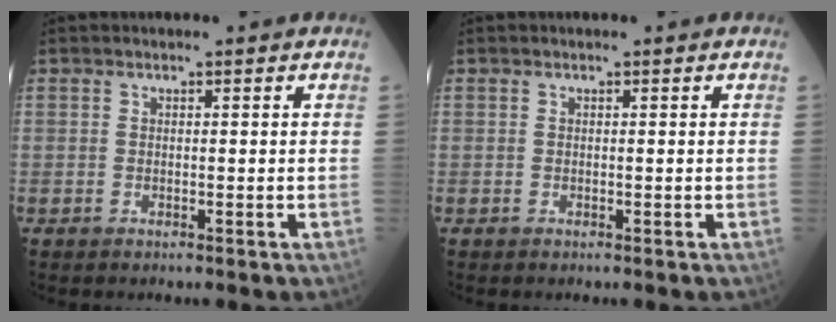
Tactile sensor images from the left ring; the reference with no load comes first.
{"total": 0.0}